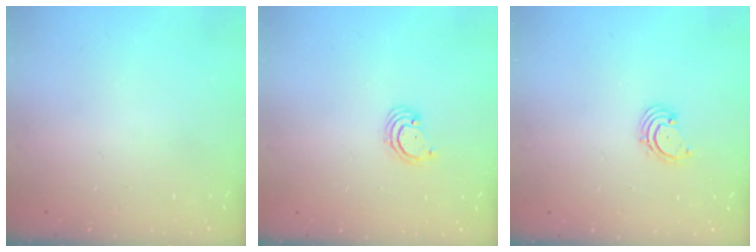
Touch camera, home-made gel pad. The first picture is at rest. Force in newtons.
{"total": 2.4, "press": 2.4, "slide": 0.2}
{"total": 1.6, "press": 1.6, "slide": 0.2}